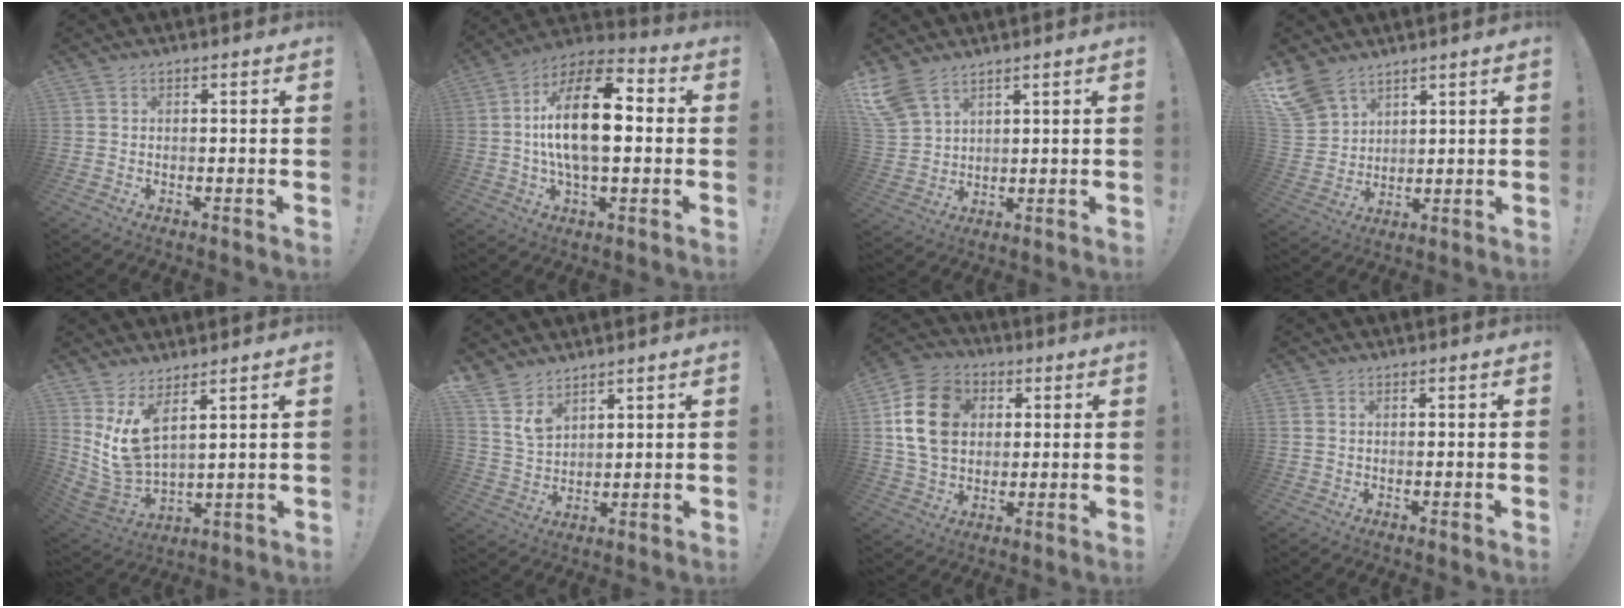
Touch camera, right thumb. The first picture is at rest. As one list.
[{"total": 19.4, "force": [1.1, 9.0, 17.2], "torque": [-0.299, 0.006, 0.011]}, {"total": 8.6, "force": [6.0, 4.5, 4.1], "torque": [-0.091, -0.028, 0.123]}, {"total": 9.9, "force": [7.3, 5.9, 3.3], "torque": [-0.075, -0.043, 0.150]}, {"total": 11.6, "force": [6.5, 5.1, 8.2], "torque": [-0.162, -0.048, 0.124]}, {"total": 7.4, "force": [5.8, 3.5, 2.9], "torque": [-0.052, -0.038, 0.113]}, {"total": 18.3, "force": [4.0, 14.1, 10.9], "torque": [-0.187, 0.001, 0.075]}, {"total": 0.9, "force": [0.5, 0.6, 0.6], "torque": [-0.016, 0.002, 0.010]}]